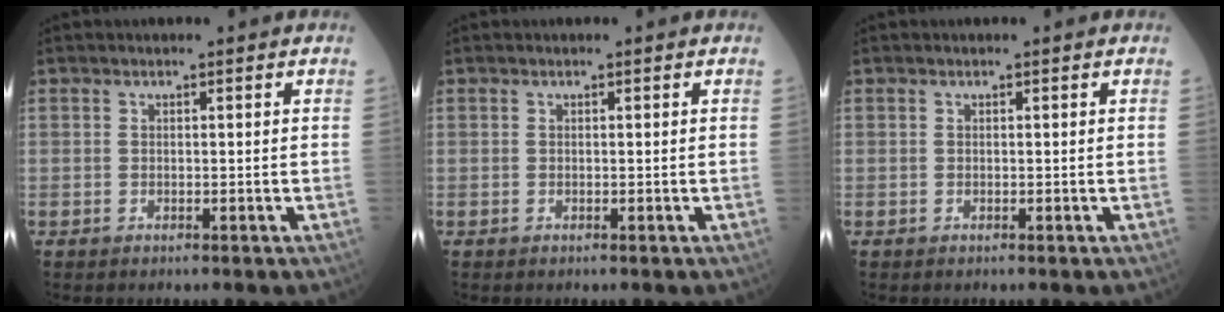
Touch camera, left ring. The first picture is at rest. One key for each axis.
{"total": 0.0}
{"total": 0.0}